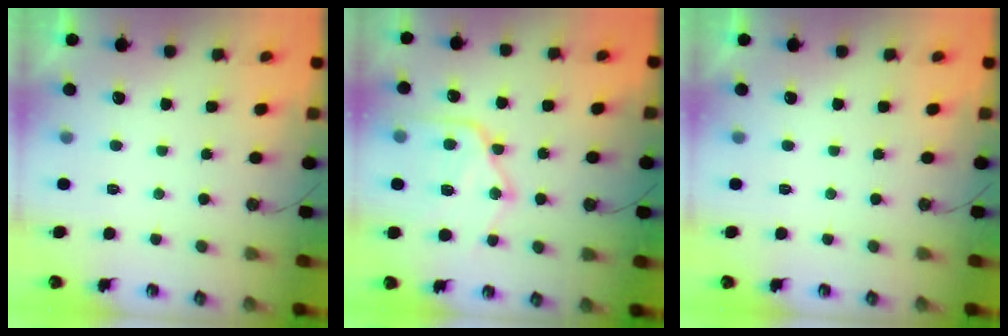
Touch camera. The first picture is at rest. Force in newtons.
{"total": 18.1, "press": 18.1, "slide": 1.4}
{"total": 0.0}